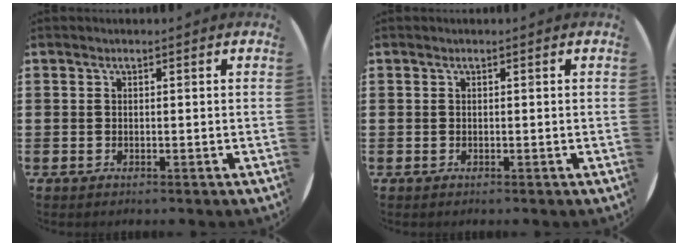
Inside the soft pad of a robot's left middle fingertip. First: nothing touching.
{"total": 0.0}